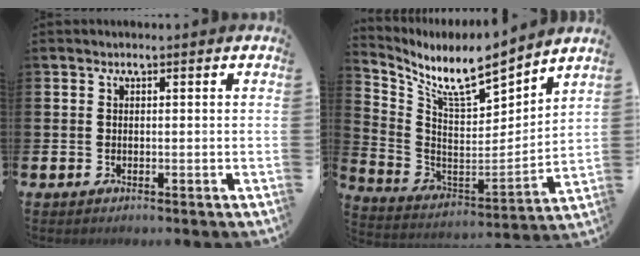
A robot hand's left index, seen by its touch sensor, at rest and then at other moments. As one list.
[{"total": 9.0, "force": [8.0, 1.1, 3.9], "torque": [-0.108, -0.065, 0.131]}]